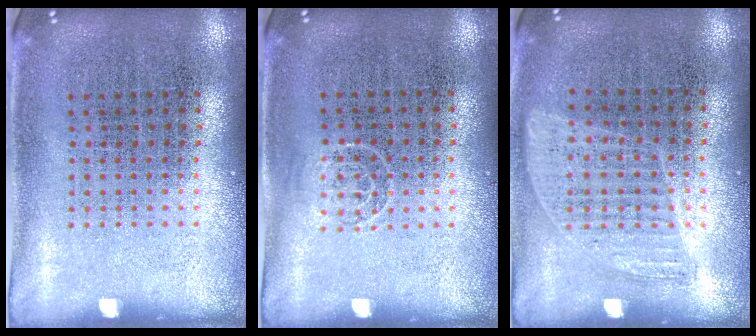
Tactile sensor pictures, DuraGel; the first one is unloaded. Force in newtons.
{"total": 0.7, "press": 0.5, "slide": 0.5}
{"total": 0.8, "press": 0.8, "slide": 0.3}